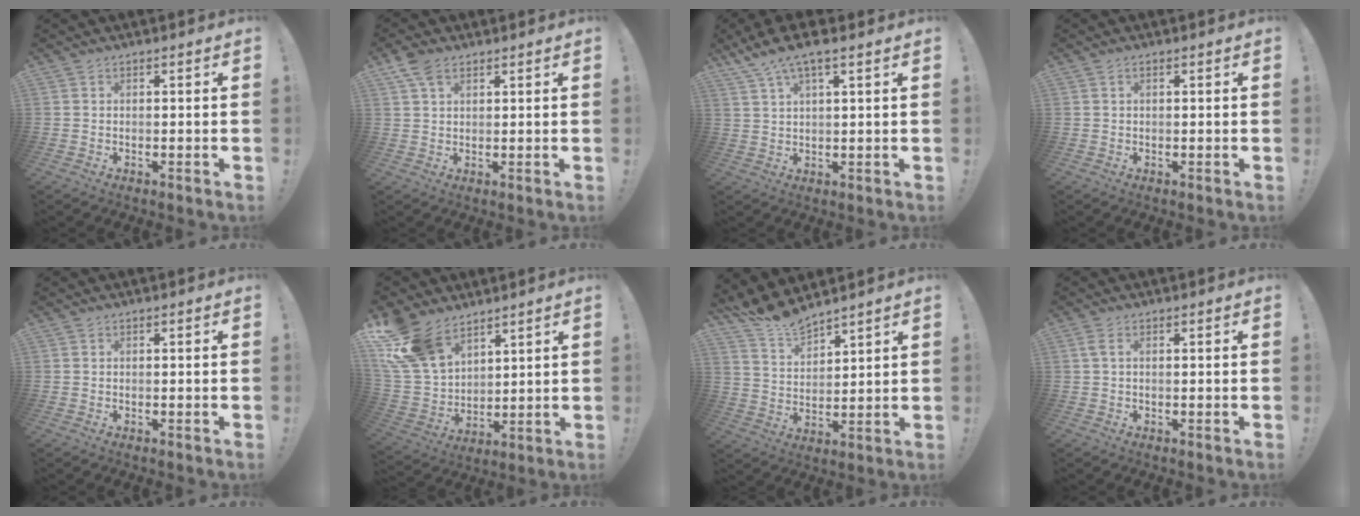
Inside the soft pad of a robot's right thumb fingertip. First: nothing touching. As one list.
[{"total": 5.5, "force": [3.5, 2.8, 3.2], "torque": [-0.053, -0.012, 0.064]}, {"total": 7.0, "force": [4.8, 1.1, 5.0], "torque": [-0.093, -0.020, 0.089]}, {"total": 0.6, "force": [0.1, 0.2, 0.5], "torque": [-0.017, 0.005, 0.004]}, {"total": 0.0}, {"total": 16.6, "force": [10.8, 9.9, 7.7], "torque": [-0.168, -0.066, 0.208]}, {"total": 8.9, "force": [8.7, 1.4, 1.6], "torque": [-0.053, -0.068, 0.167]}, {"total": 1.8, "force": [0.6, 0.5, 1.7], "torque": [-0.038, 0.004, 0.011]}]